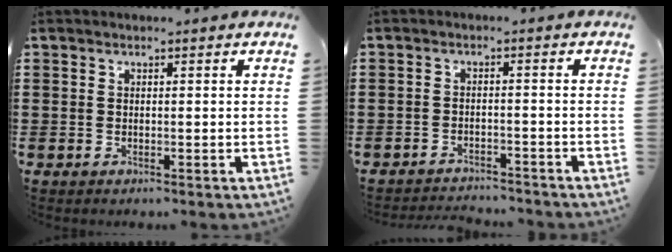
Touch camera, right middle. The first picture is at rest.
{"total": 2.6, "force": [-2.6, 0.2, 0.0], "torque": [-0.007, -0.001, -0.055]}